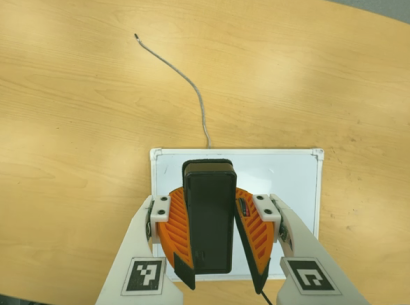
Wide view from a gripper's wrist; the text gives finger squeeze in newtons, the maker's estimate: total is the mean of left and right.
{"total": 10.5, "left": 9.9, "right": 11.1}